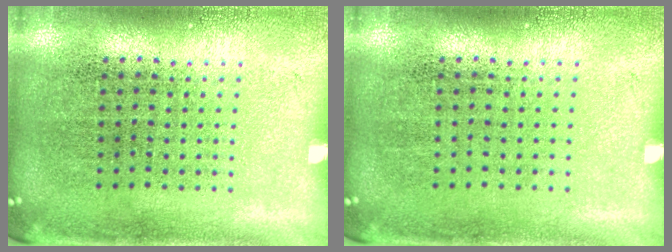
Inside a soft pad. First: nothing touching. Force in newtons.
{"total": 0.0}